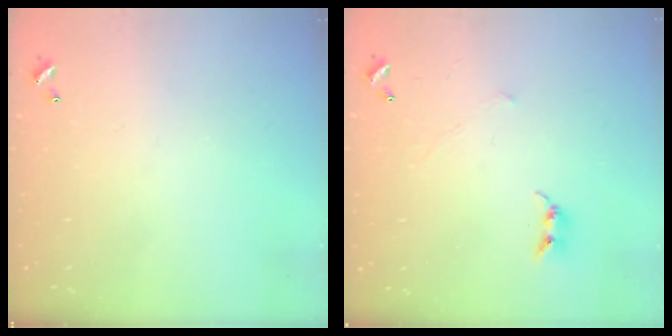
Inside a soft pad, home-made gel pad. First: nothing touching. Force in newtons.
{"total": 2.4, "press": 2.3, "slide": 0.4}